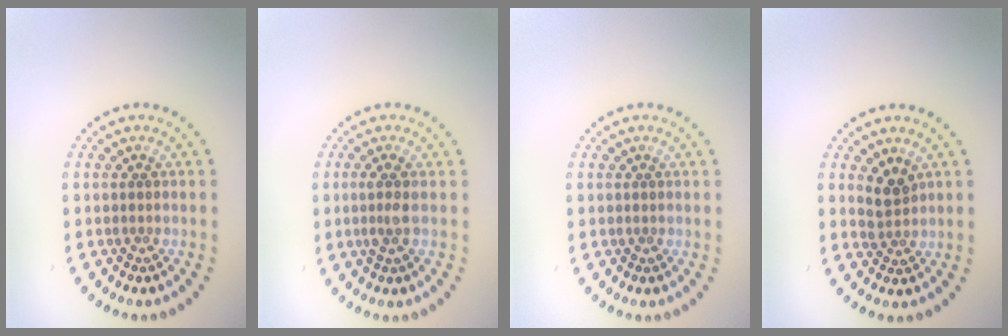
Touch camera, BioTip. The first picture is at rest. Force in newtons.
{"total": 1.5, "press": 1.2, "slide": 0.9}
{"total": 0.0}
{"total": 2.0, "press": 1.6, "slide": 1.3}